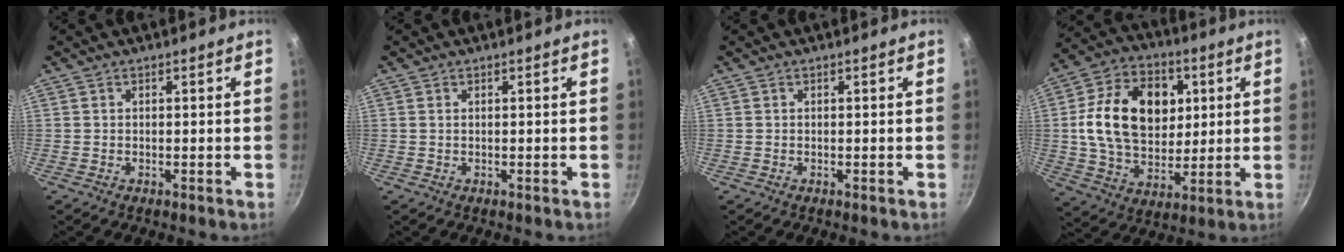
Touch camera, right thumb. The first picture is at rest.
{"total": 0.0}
{"total": 0.0}
{"total": 20.0, "force": [3.7, 14.3, 13.5], "torque": [-0.208, 0.003, 0.060]}